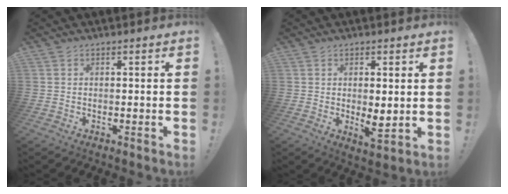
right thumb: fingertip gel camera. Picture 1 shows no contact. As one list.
[{"total": 5.3, "force": [0.3, 2.2, 4.8], "torque": [-0.055, -0.015, 0.005]}]